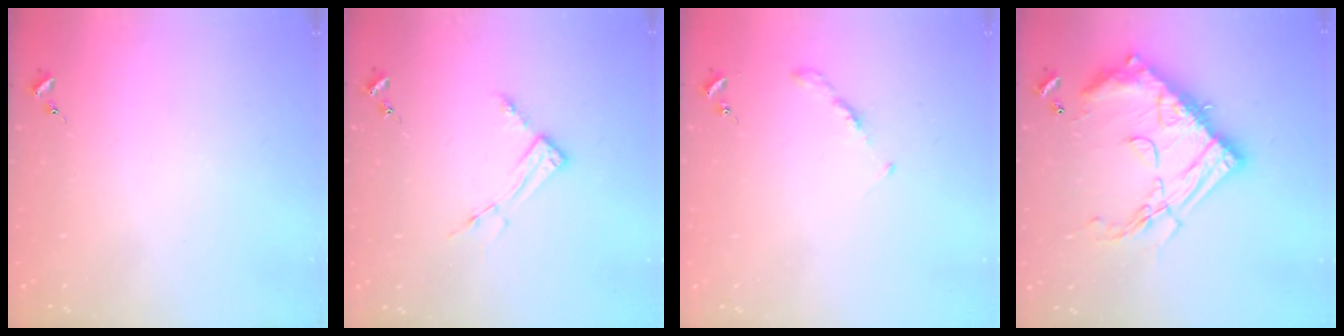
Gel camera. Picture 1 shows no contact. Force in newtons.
{"total": 6.2, "press": 6.2, "slide": 0.4}
{"total": 3.2, "press": 3.2, "slide": 0.4}
{"total": 23.7, "press": 23.6, "slide": 2.2}